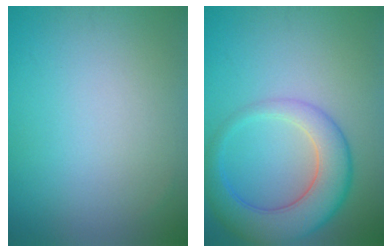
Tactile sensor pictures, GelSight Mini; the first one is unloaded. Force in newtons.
{"total": 6.6, "press": 6.6, "slide": 0.3}